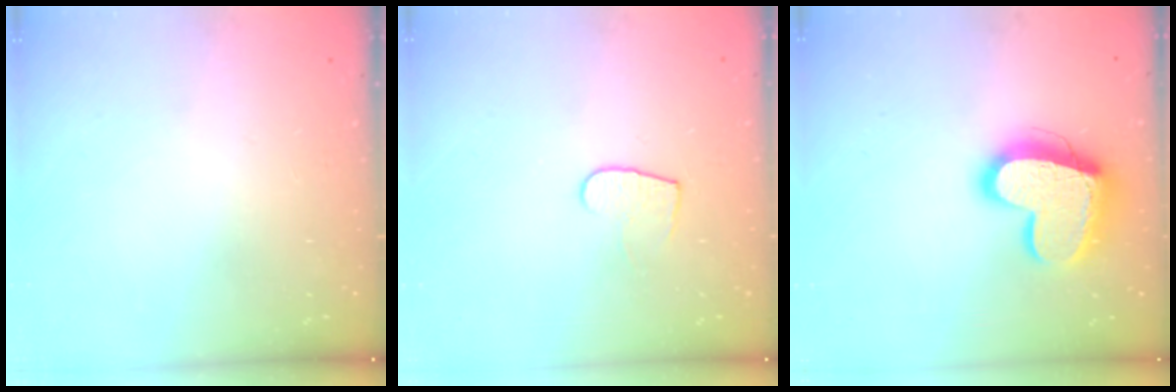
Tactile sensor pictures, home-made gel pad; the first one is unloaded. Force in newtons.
{"total": 6.0, "press": 6.0, "slide": 0.5}
{"total": 16.5, "press": 16.4, "slide": 1.5}